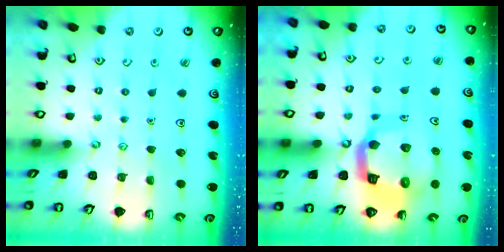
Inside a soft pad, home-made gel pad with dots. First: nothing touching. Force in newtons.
{"total": 16.1, "press": 15.9, "slide": 2.0}